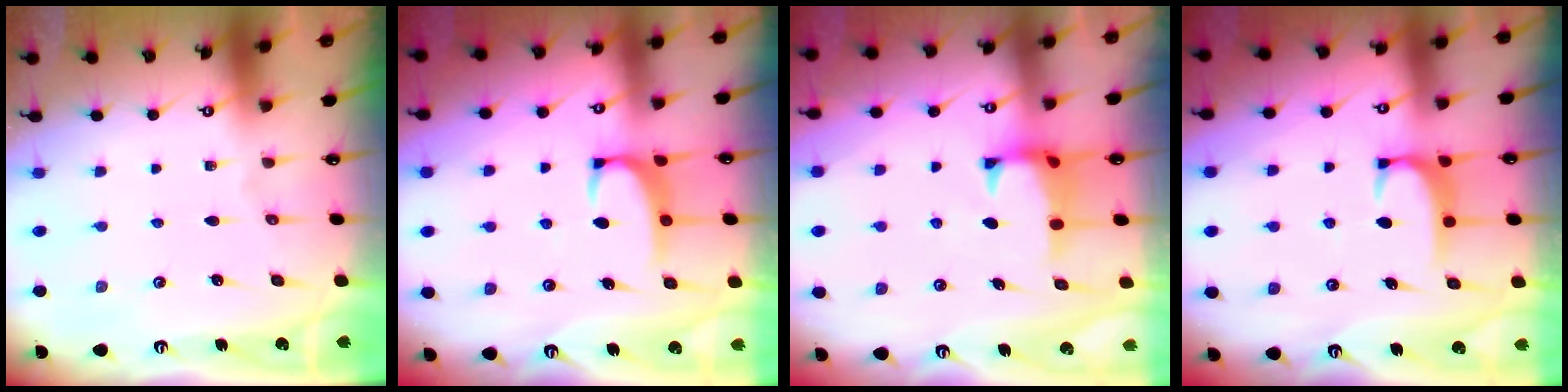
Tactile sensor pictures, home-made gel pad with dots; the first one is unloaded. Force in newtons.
{"total": 2.1, "press": 2.1, "slide": 0.6}
{"total": 0.8, "press": 0.1, "slide": 0.8}
{"total": 2.0, "press": 1.9, "slide": 0.6}